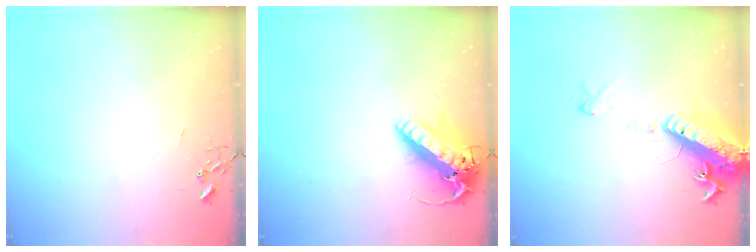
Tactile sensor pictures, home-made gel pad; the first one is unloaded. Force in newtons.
{"total": 16.7, "press": 16.4, "slide": 3.1}
{"total": 17.9, "press": 17.5, "slide": 3.9}